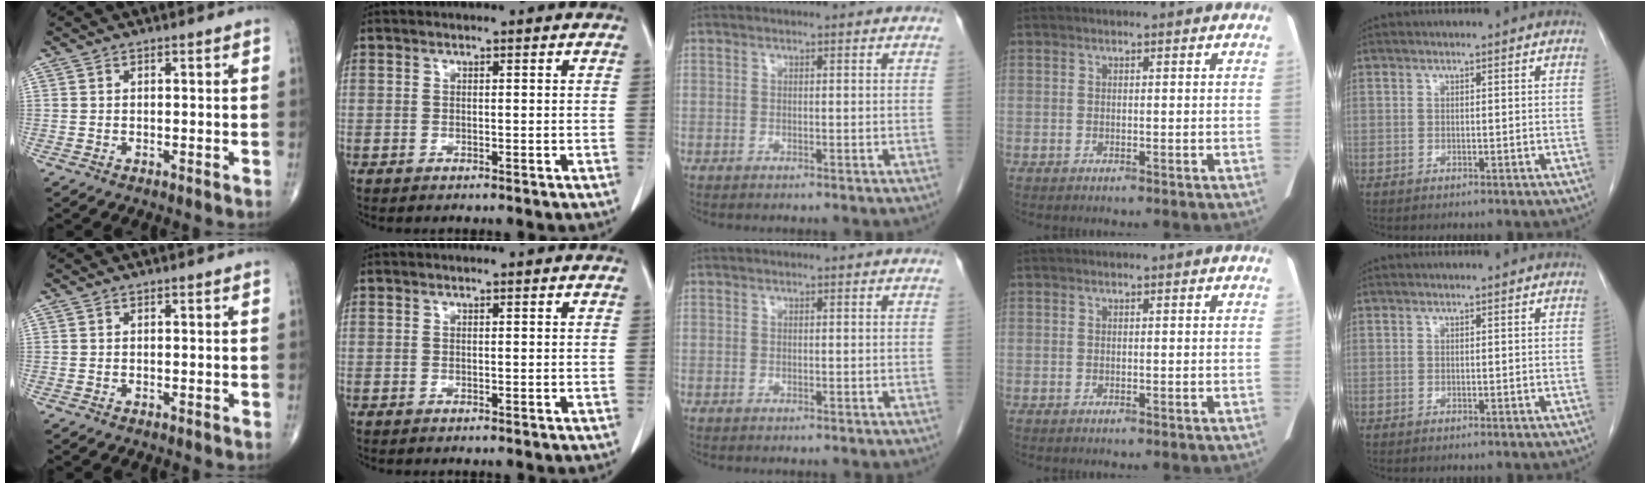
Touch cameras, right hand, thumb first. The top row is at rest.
{}